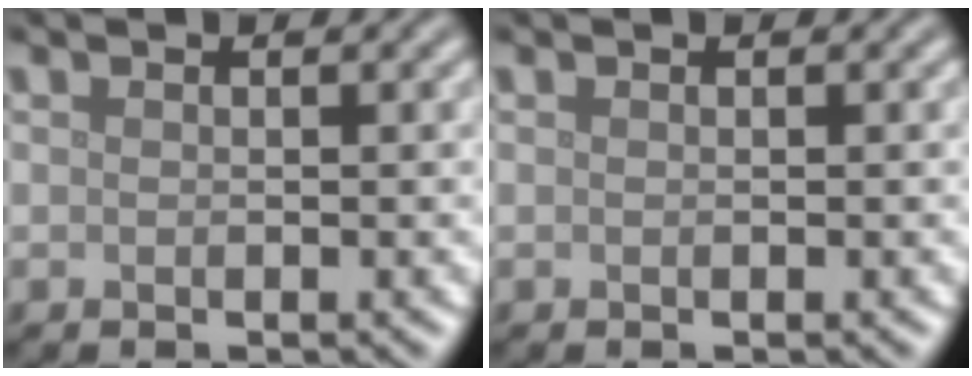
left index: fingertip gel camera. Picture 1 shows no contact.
{"total": 0.0}